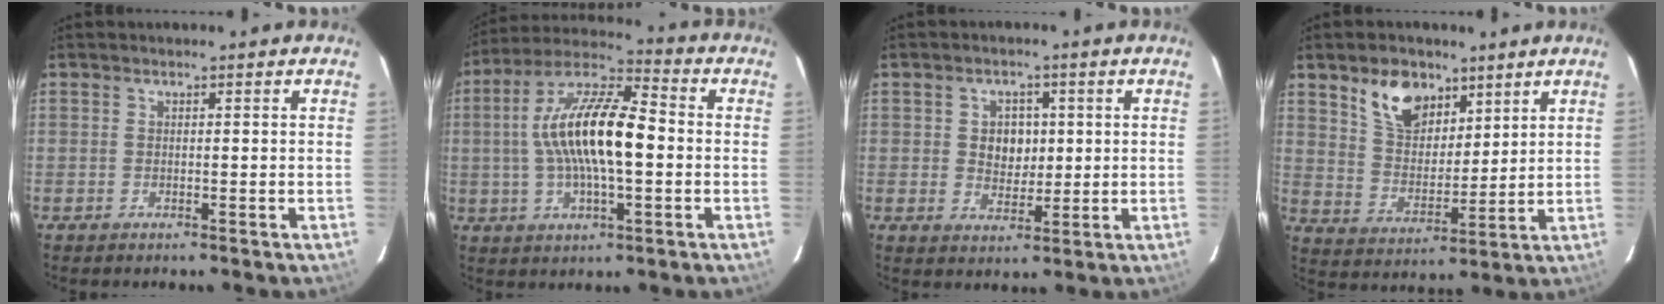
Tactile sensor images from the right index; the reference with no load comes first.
{"total": 16.5, "force": [-0.1, 5.2, 15.6], "torque": [-0.295, 0.015, -0.012]}
{"total": 5.2, "force": [0.7, 4.1, 3.0], "torque": [-0.049, 0.007, 0.018]}
{"total": 10.8, "force": [6.6, 6.5, 5.5], "torque": [-0.100, 0.017, 0.129]}